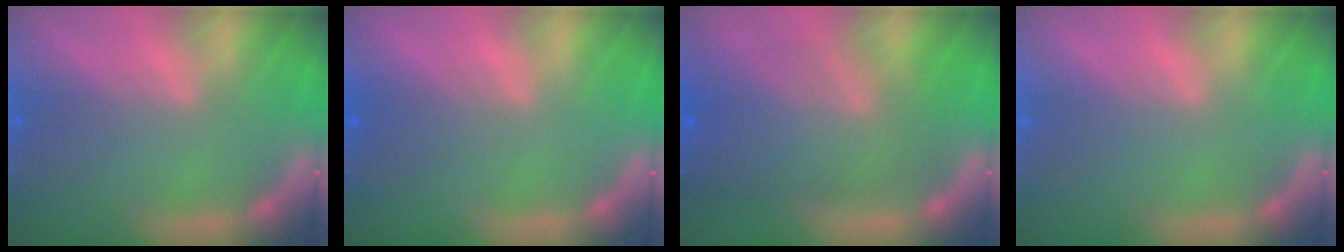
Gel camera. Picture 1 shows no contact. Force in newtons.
{"total": 1.9}
{"total": 8.5}
{"total": 0.0}